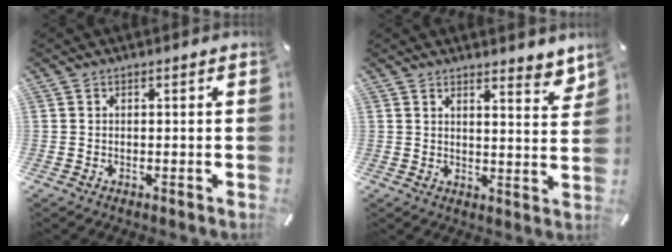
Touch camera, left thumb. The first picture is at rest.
{"total": 5.0, "force": [4.3, 1.2, 2.2], "torque": [-0.023, -0.037, 0.072]}